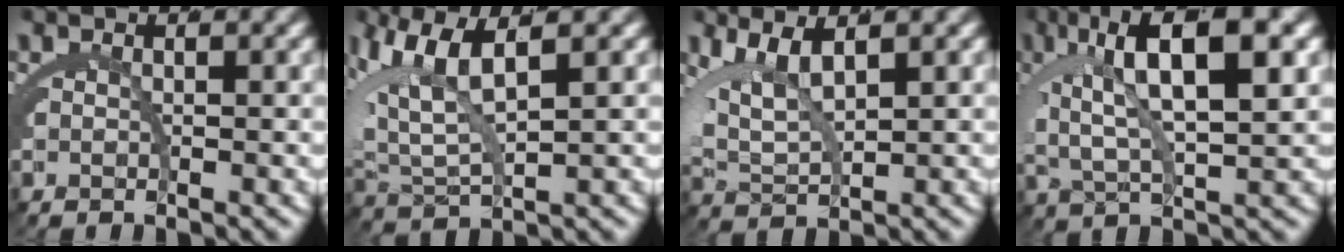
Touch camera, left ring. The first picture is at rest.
{"total": 6.6, "force": [2.0, 3.8, 5.0], "torque": [-0.132, -0.013, 0.045]}
{"total": 6.6, "force": [1.3, 4.7, 4.5], "torque": [-0.115, -0.012, 0.026]}
{"total": 8.9, "force": [2.5, 3.3, 7.9], "torque": [-0.148, 0.003, 0.048]}